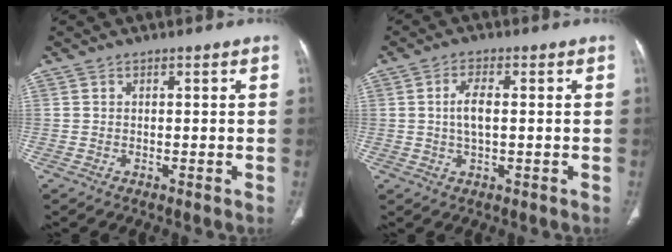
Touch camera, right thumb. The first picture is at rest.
{"total": 4.5, "force": [0.3, 1.8, 4.1], "torque": [-0.087, 0.002, 0.003]}